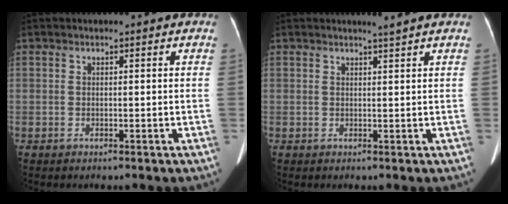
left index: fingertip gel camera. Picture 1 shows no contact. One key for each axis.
{"total": 1.2, "fx": 1.0, "fy": -0.5, "fz": 0.4, "tx": -0.017, "ty": -0.009, "tz": 0.022}